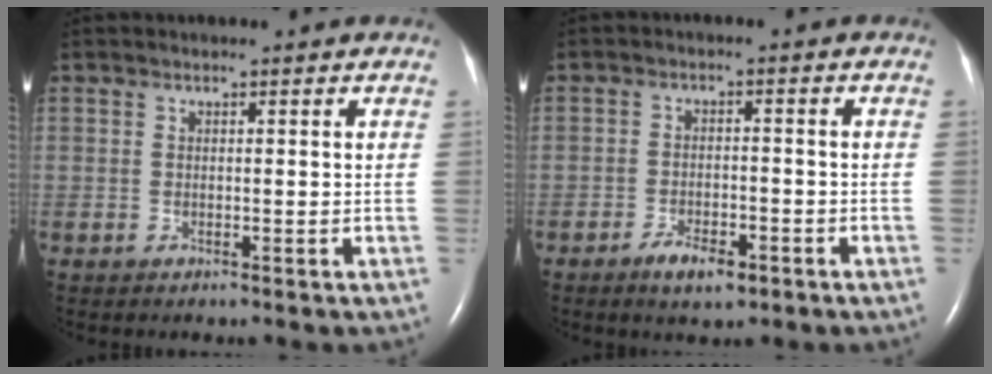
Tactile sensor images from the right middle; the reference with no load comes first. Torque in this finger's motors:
{"motor_torque": [0.61, -0.44, 0.08, 0.04]}